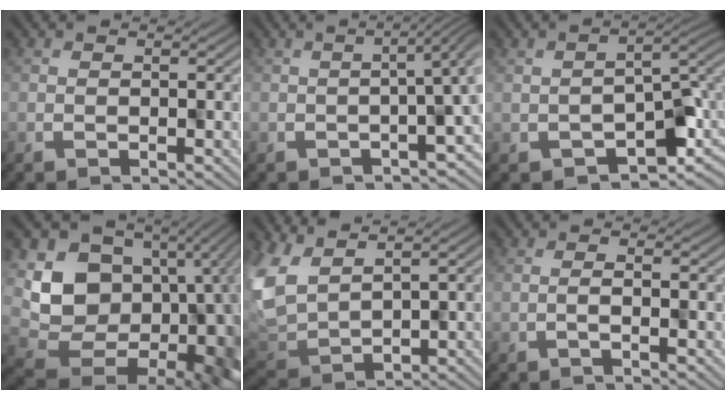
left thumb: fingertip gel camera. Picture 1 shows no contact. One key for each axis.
{"total": 5.0, "fx": -1.2, "fy": 0.7, "fz": 4.8, "tx": -0.055, "ty": 0.002, "tz": -0.012}
{"total": 4.8, "fx": -1.1, "fy": 2.6, "fz": 3.9, "tx": -0.042, "ty": -0.014, "tz": -0.016}
{"total": 13.8, "fx": 1.2, "fy": 11.4, "fz": 7.8, "tx": -0.118, "ty": -0.045, "tz": 0.042}
{"total": 9.4, "fx": 4.5, "fy": 5.8, "fz": 5.9, "tx": -0.173, "ty": -0.030, "tz": 0.101}
{"total": 1.1, "fx": 0.3, "fy": -0.1, "fz": 1.0, "tx": -0.007, "ty": 0.011, "tz": -0.010}